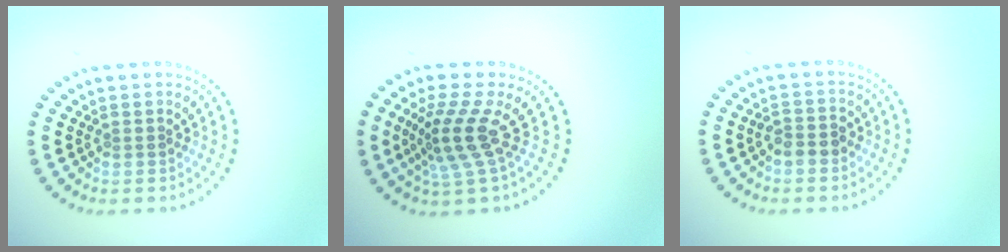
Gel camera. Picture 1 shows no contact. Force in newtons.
{"total": 4.0, "press": 2.7, "slide": 2.8}
{"total": 1.9, "press": 1.8, "slide": 0.6}